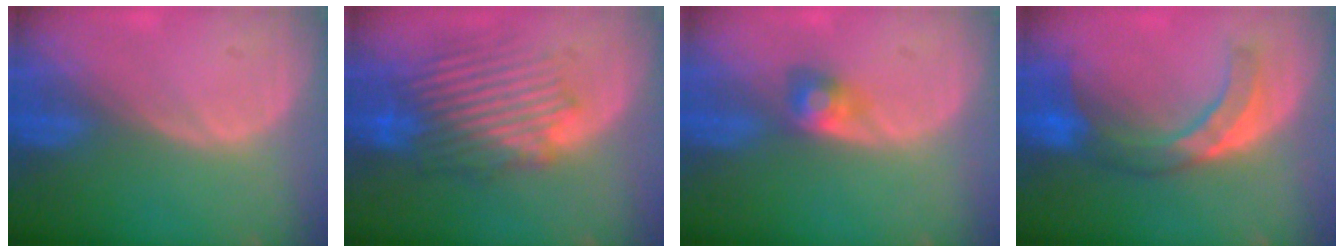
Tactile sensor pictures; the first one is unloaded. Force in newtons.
{"total": 10.0, "press": 9.1, "slide": 4.0}
{"total": 2.7, "press": 2.7, "slide": 0.1}
{"total": 7.6, "press": 7.5, "slide": 1.3}